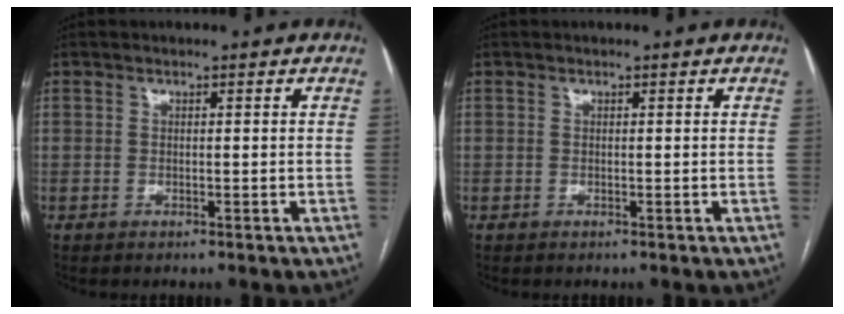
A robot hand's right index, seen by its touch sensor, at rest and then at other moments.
{"total": 0.0}